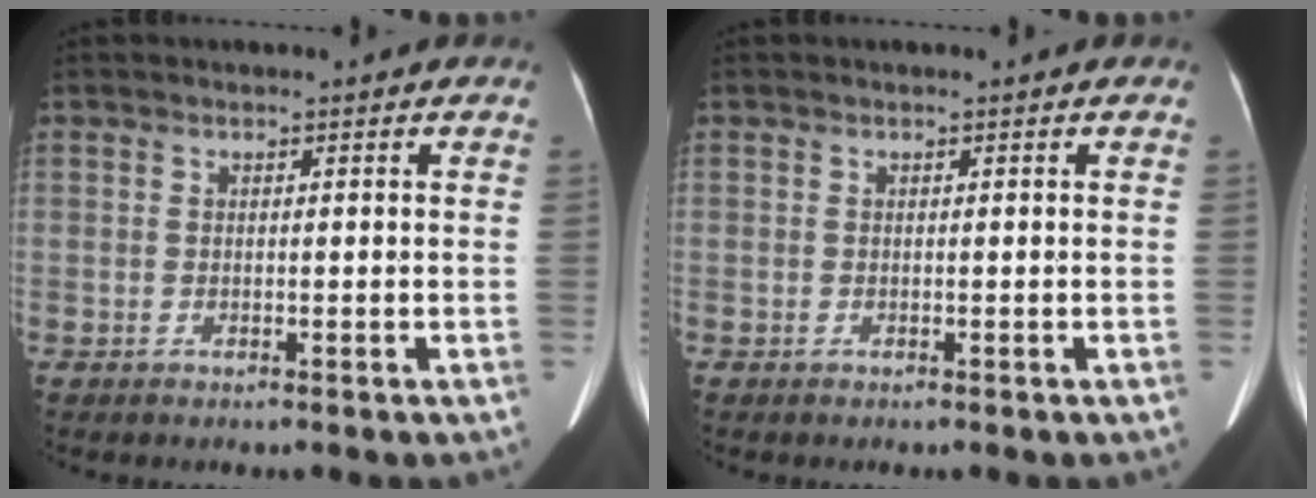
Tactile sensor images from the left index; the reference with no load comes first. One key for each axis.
{"total": 0.0}